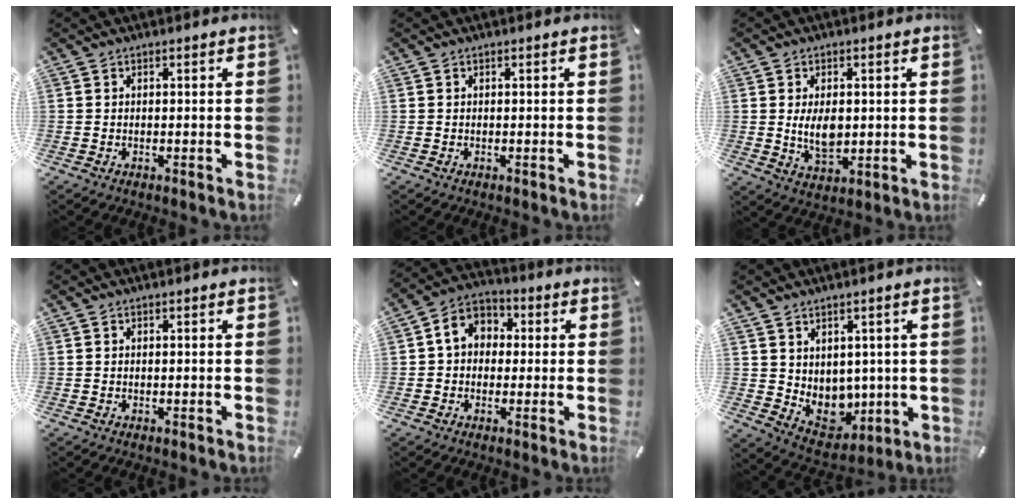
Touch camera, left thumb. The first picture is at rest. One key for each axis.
{"total": 0.0}
{"total": 7.1, "fx": 0.6, "fy": 4.5, "fz": 5.5, "tx": -0.102, "ty": -0.009, "tz": 0.005}
{"total": 0.0}
{"total": 7.6, "fx": 0.1, "fy": 6.4, "fz": 4.0, "tx": -0.076, "ty": 0.024, "tz": 0.003}
{"total": 7.7, "fx": 2.2, "fy": 7.1, "fz": 2.0, "tx": -0.035, "ty": -0.038, "tz": 0.053}